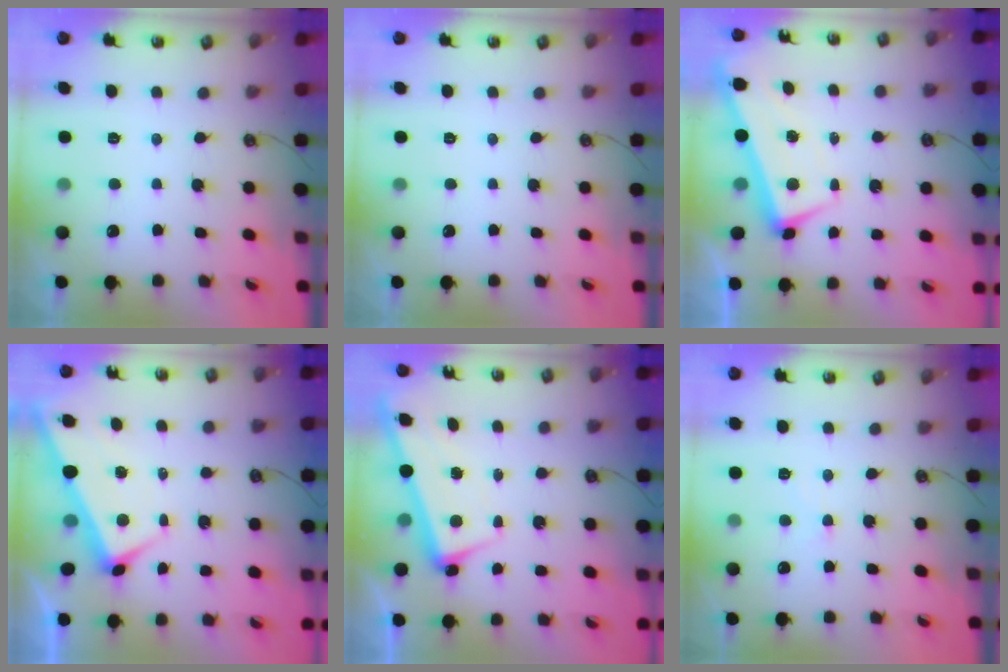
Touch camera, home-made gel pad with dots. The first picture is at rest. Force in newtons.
{"total": 0.0}
{"total": 1.6, "press": 0.6, "slide": 1.4}
{"total": 2.8, "press": 2.7, "slide": 0.6}
{"total": 2.3, "press": 2.2, "slide": 0.9}
{"total": 1.5, "press": 1.4, "slide": 0.4}